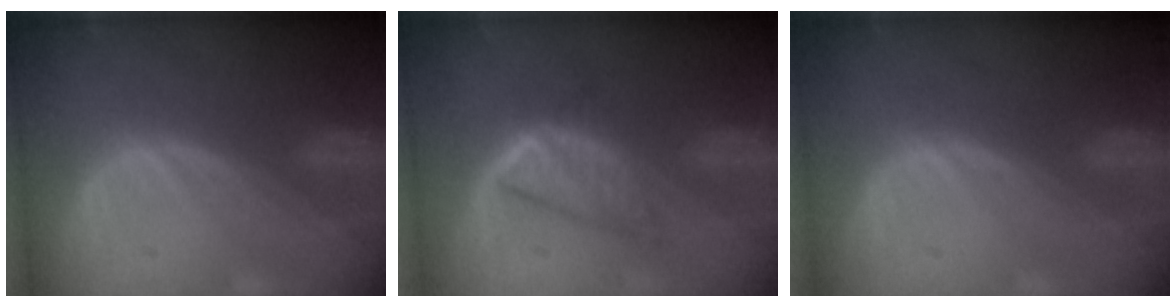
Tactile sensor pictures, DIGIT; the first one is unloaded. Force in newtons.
{"total": 5.3, "press": 5.1, "slide": 1.6}
{"total": 0.0}